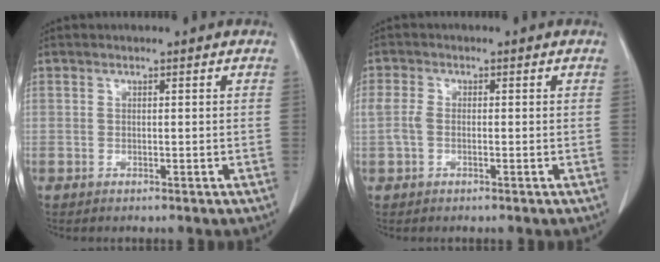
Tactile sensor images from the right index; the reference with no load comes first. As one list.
[{"total": 2.3, "force": [-0.2, 1.4, 1.9], "torque": [-0.055, 0.008, -0.008]}]